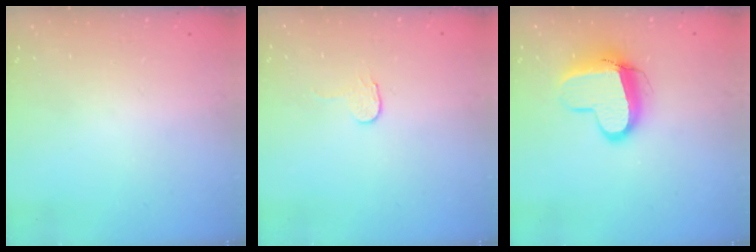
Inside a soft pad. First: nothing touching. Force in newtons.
{"total": 2.9, "press": 2.9, "slide": 0.3}
{"total": 11.2, "press": 11.2, "slide": 0.9}